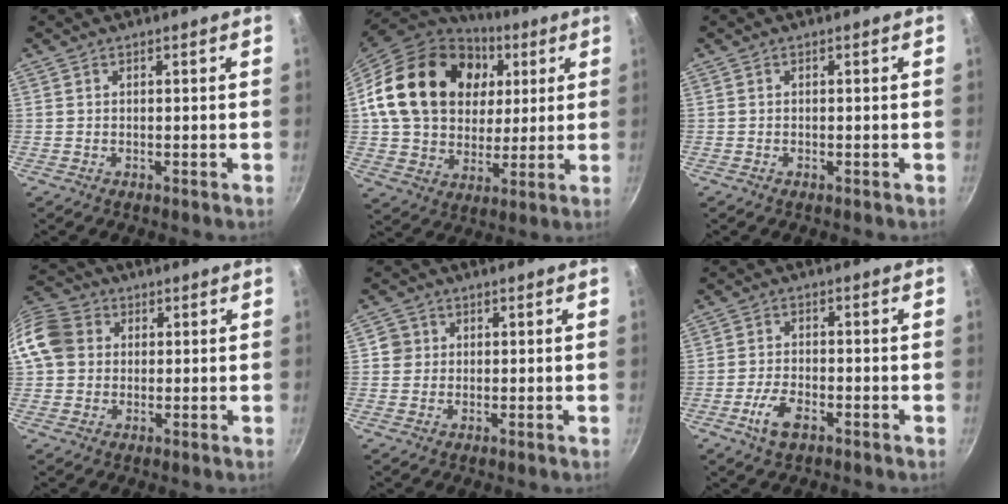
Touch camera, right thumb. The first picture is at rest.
{"total": 26.0, "force": [6.8, 19.6, 15.7], "torque": [-0.257, 0.010, 0.118]}
{"total": 0.0}
{"total": 12.3, "force": [1.7, 10.7, 6.0], "torque": [-0.112, 0.025, 0.018]}
{"total": 2.8, "force": [0.3, 2.8, 0.5], "torque": [0.010, 0.007, 0.000]}
{"total": 5.6, "force": [-2.8, 2.6, 4.1], "torque": [-0.081, 0.014, -0.054]}